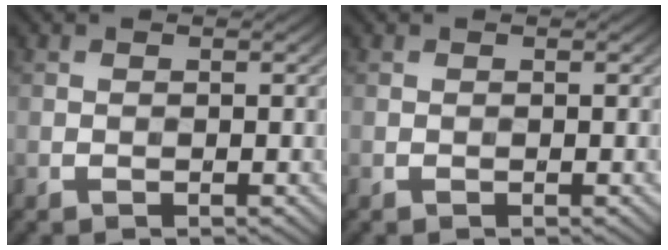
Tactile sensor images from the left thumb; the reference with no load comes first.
{"total": 0.0}